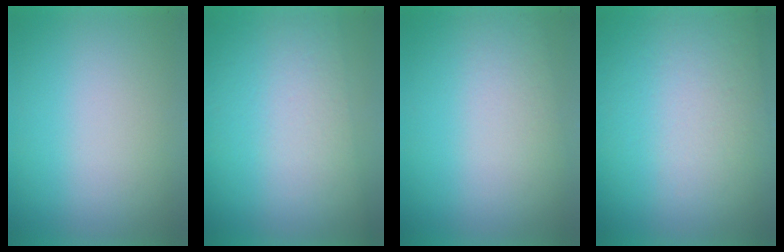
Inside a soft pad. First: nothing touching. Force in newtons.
{"total": 2.8}
{"total": 1.0}
{"total": 3.7}